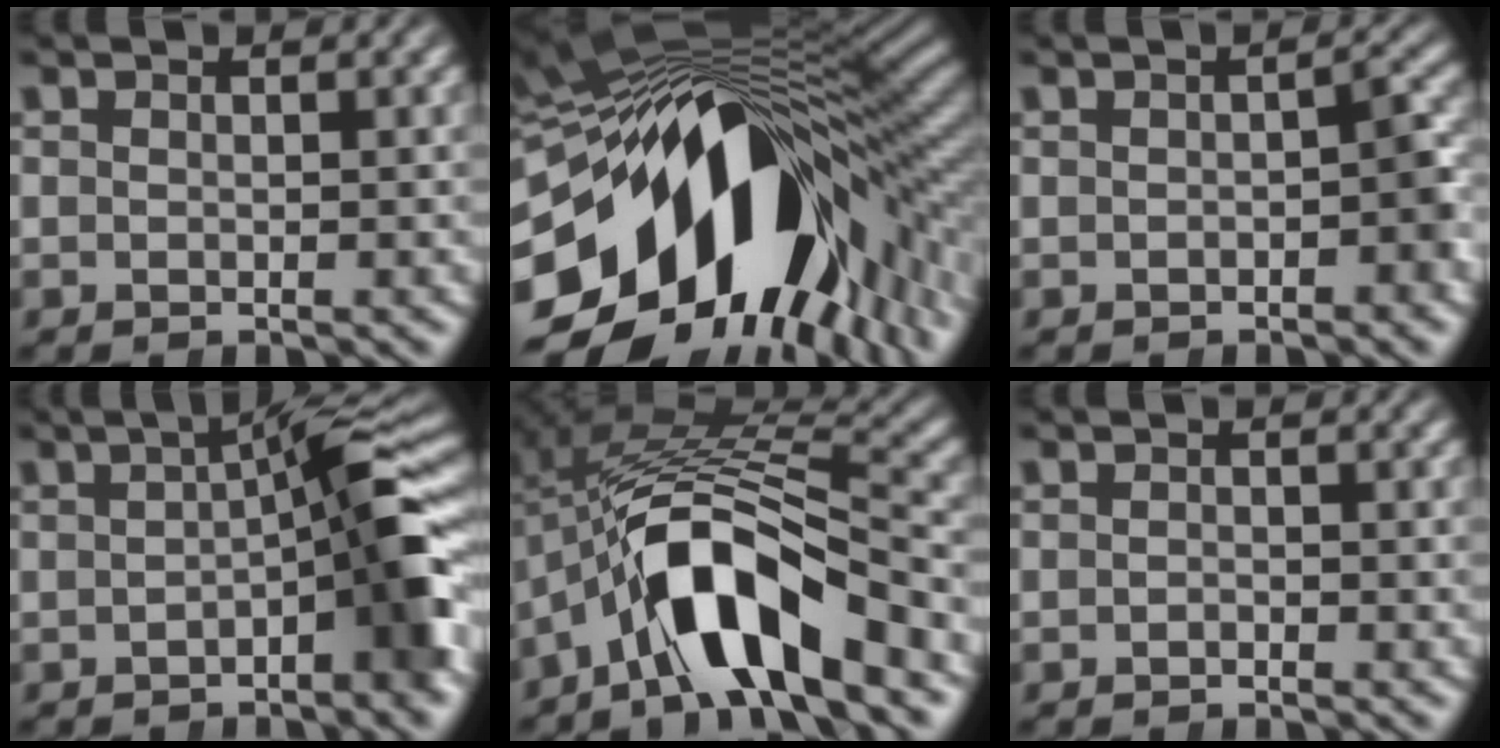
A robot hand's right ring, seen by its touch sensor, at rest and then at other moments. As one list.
[{"total": 24.6, "force": [-4.9, 15.7, 18.3], "torque": [-0.277, -0.017, -0.071]}, {"total": 1.8, "force": [-0.7, 0.3, 1.7], "torque": [-0.025, -0.001, -0.008]}, {"total": 6.5, "force": [-0.9, 1.5, 6.3], "torque": [-0.088, 0.010, -0.012]}, {"total": 10.6, "force": [-2.0, 6.5, 8.1], "torque": [-0.168, -0.014, -0.034]}, {"total": 0.6, "force": [-0.6, -0.2, 0.0], "torque": [-0.003, -0.006, -0.007]}]